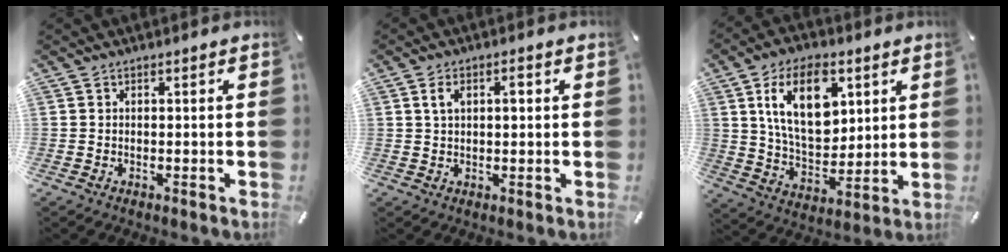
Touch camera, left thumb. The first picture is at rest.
{"total": 4.0, "force": [1.1, 2.0, 3.3], "torque": [-0.052, 0.002, 0.014]}
{"total": 16.6, "force": [6.1, 10.3, 11.5], "torque": [-0.219, -0.003, 0.106]}